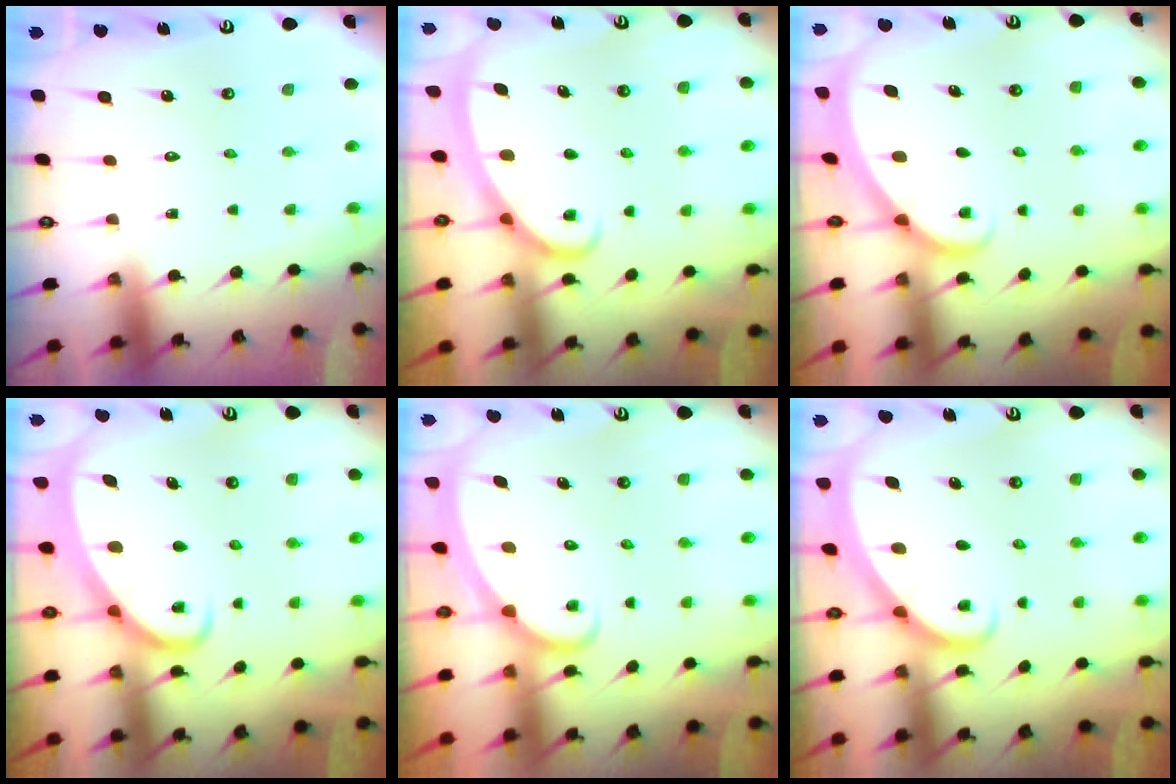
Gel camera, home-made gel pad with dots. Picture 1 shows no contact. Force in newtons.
{"total": 2.9, "press": 2.9, "slide": 0.3}
{"total": 1.9, "press": 1.9, "slide": 0.1}
{"total": 2.4, "press": 2.4, "slide": 0.4}
{"total": 2.1, "press": 2.1, "slide": 0.2}
{"total": 2.8, "press": 2.8, "slide": 0.2}